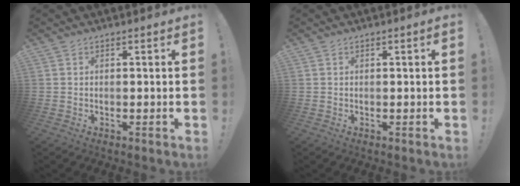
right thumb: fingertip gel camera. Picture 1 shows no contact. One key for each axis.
{"total": 0.5, "fx": 0.1, "fy": -0.1, "fz": 0.5, "tx": -0.005, "ty": -0.002, "tz": 0.000}